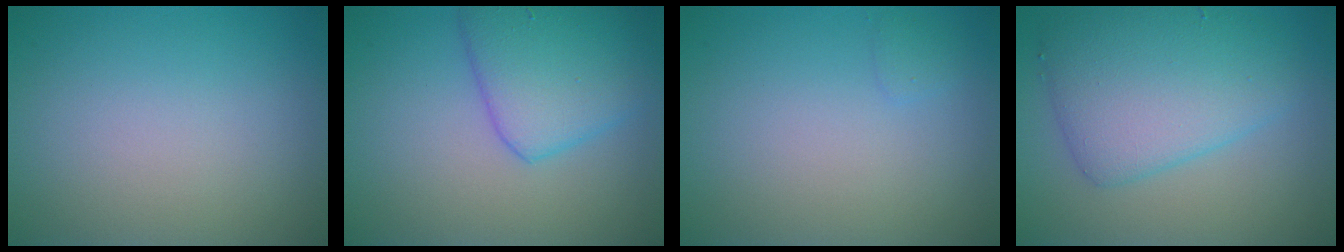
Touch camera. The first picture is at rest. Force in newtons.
{"total": 5.2, "press": 5.2, "slide": 0.4}
{"total": 0.7, "press": 0.7, "slide": 0.1}
{"total": 6.5, "press": 6.5, "slide": 0.1}